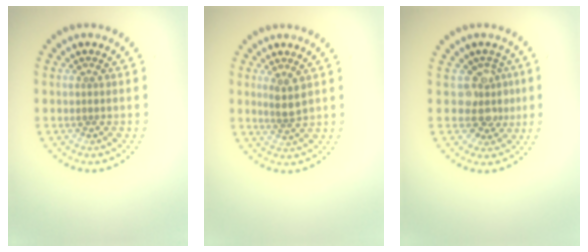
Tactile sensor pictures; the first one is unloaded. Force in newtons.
{"total": 1.8, "press": 1.4, "slide": 1.2}
{"total": 3.0, "press": 2.3, "slide": 2.0}